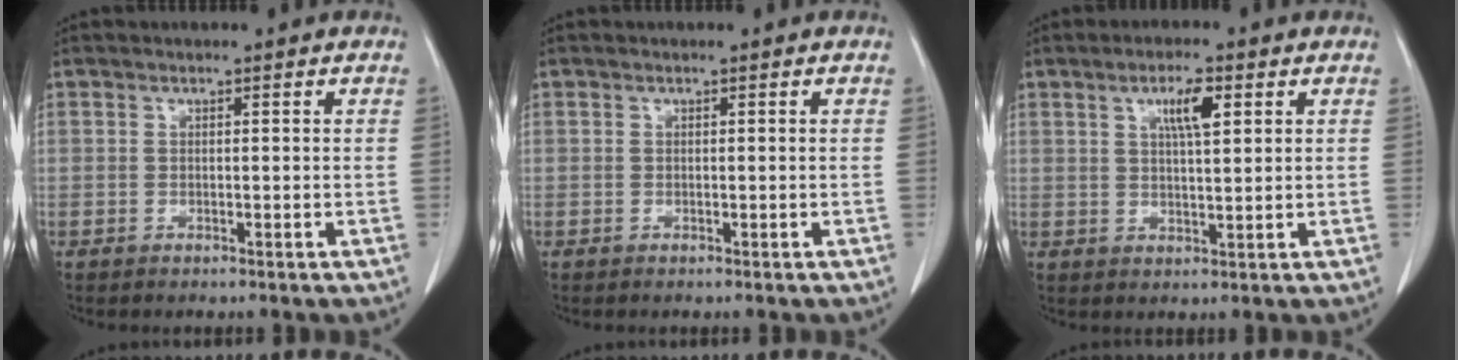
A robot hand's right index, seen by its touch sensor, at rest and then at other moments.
{"total": 0.0}
{"total": 4.8, "force": [2.1, 0.9, 4.3], "torque": [-0.077, 0.001, 0.038]}